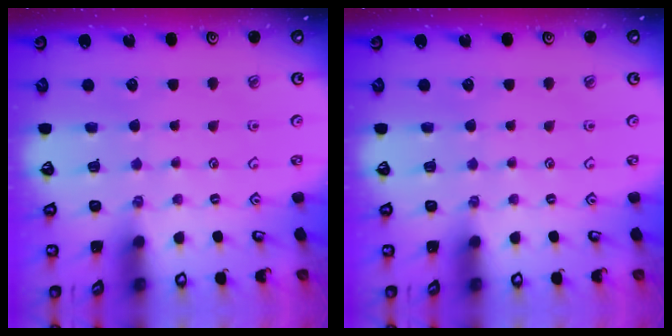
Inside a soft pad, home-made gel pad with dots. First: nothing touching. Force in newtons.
{"total": 0.0}